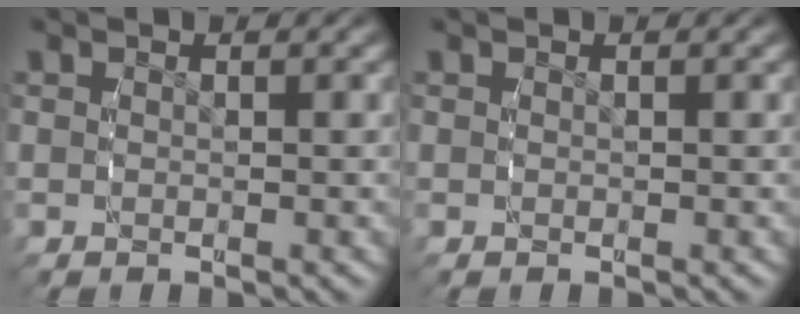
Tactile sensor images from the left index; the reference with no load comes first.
{"total": 0.0}